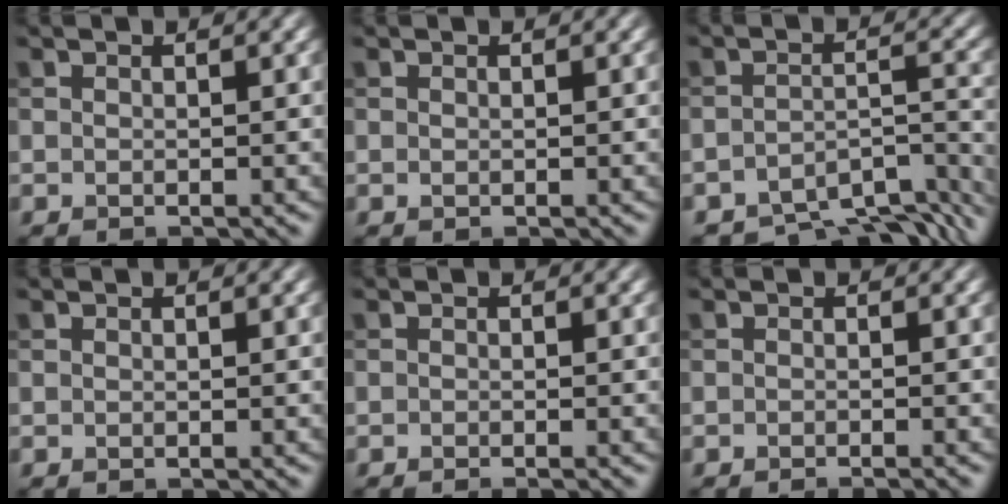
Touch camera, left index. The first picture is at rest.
{"total": 0.0}
{"total": 7.8, "force": [-6.8, 2.2, 3.1], "torque": [-0.040, -0.024, -0.097]}
{"total": 0.0}
{"total": 1.0, "force": [-0.7, 0.2, 0.6], "torque": [-0.001, -0.003, -0.015]}
{"total": 1.4, "force": [-1.1, 0.2, 0.8], "torque": [-0.001, 0.000, -0.020]}